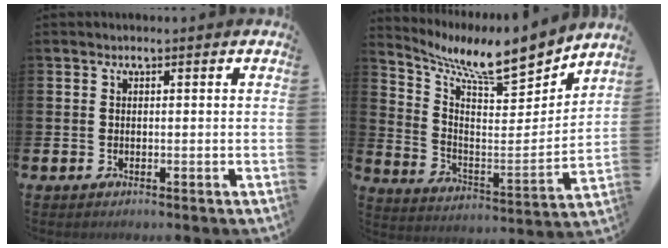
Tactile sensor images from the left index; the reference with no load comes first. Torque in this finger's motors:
{"motor_torque": [0.88, -0.82, 0.08, 0.04]}